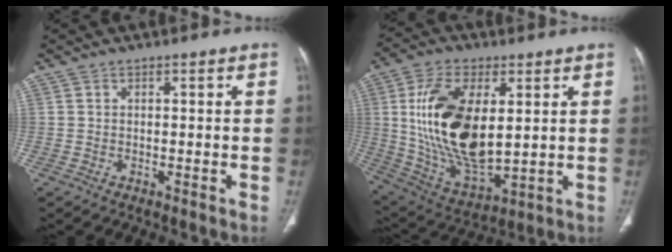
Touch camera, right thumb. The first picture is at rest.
{"total": 21.0, "force": [3.5, 10.7, 17.7], "torque": [-0.330, -0.022, 0.076]}